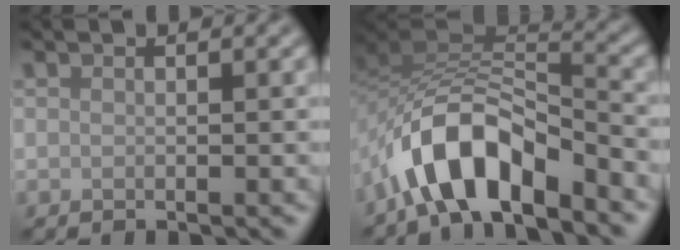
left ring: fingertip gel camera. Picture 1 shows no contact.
{"total": 7.8, "force": [-5.1, 3.4, 4.9], "torque": [-0.078, 0.003, -0.097]}